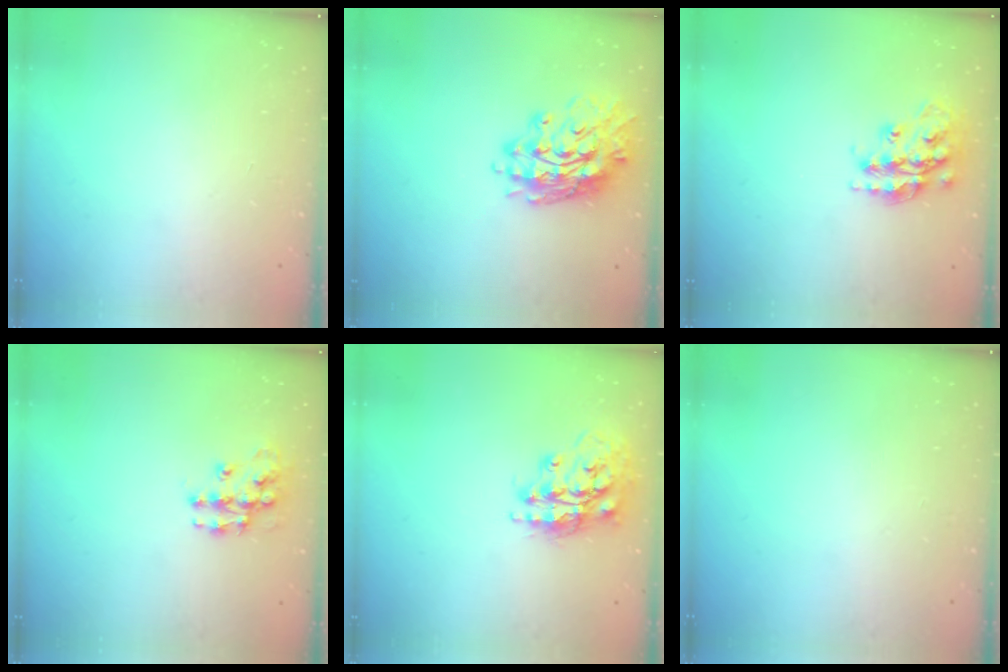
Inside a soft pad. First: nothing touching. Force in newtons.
{"total": 16.9, "press": 16.8, "slide": 1.2}
{"total": 17.3, "press": 17.3, "slide": 1.2}
{"total": 10.9, "press": 10.9, "slide": 0.8}
{"total": 16.3, "press": 16.2, "slide": 1.1}
{"total": 0.0}